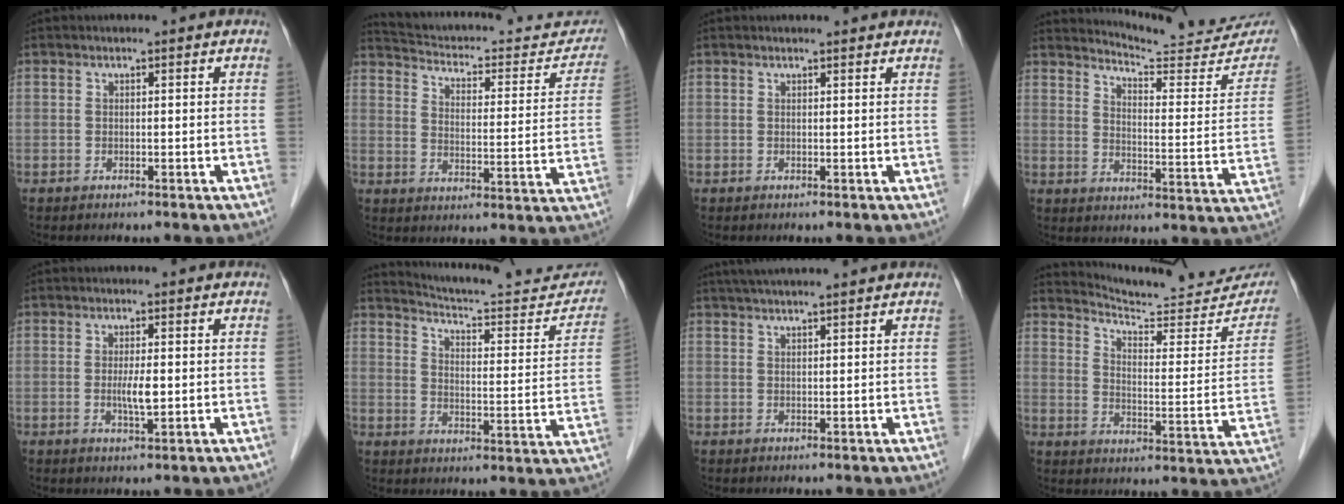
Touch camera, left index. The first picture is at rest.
{"total": 24.1, "force": [22.3, 6.2, 6.7], "torque": [-0.096, -0.040, 0.278]}
{"total": 3.3, "force": [3.2, 0.5, 0.7], "torque": [-0.012, 0.015, 0.032]}
{"total": 17.8, "force": [17.4, 1.1, 3.8], "torque": [-0.050, -0.094, 0.203]}
{"total": 2.8, "force": [0.0, 0.4, 2.8], "torque": [-0.053, -0.004, 0.000]}
{"total": 20.8, "force": [19.9, 2.3, 5.7], "torque": [-0.068, -0.060, 0.250]}
{"total": 10.7, "force": [9.3, 0.1, 5.2], "torque": [-0.081, 0.038, 0.123]}
{"total": 19.9, "force": [19.0, 1.9, 5.6], "torque": [-0.078, -0.077, 0.238]}